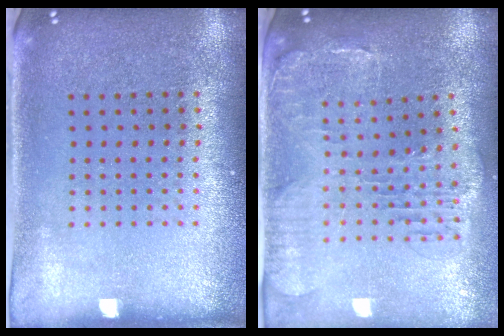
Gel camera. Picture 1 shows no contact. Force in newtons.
{"total": 1.5, "press": 1.4, "slide": 0.4}